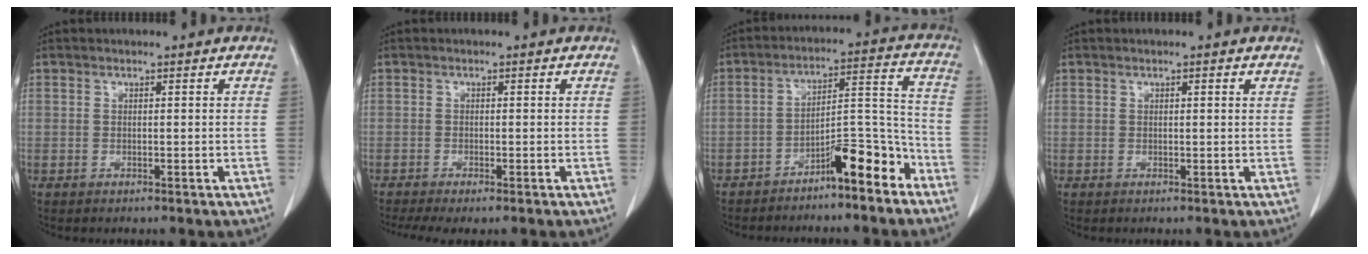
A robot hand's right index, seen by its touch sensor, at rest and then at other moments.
{"total": 5.0, "force": [-3.8, 0.9, 3.1], "torque": [-0.052, -0.012, -0.061]}
{"total": 9.5, "force": [-6.8, 1.9, 6.4], "torque": [-0.094, 0.033, -0.108]}
{"total": 0.7, "force": [0.4, 0.1, 0.6], "torque": [-0.010, 0.001, 0.004]}